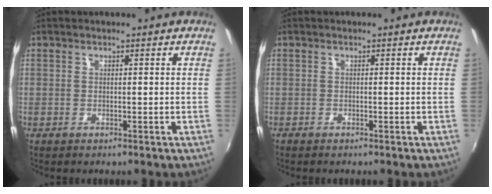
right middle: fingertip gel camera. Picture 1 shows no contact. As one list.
[{"total": 0.6, "force": [-0.5, 0.2, 0.1], "torque": [-0.004, -0.002, -0.013]}]